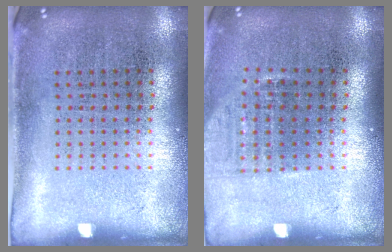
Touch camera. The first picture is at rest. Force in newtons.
{"total": 0.9, "press": 0.8, "slide": 0.4}